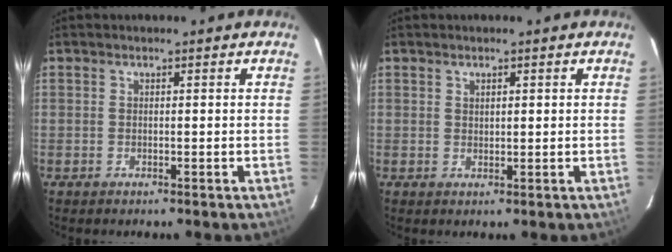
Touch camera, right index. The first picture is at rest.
{"total": 1.1, "force": [0.7, 0.6, 0.6], "torque": [-0.009, 0.003, 0.014]}